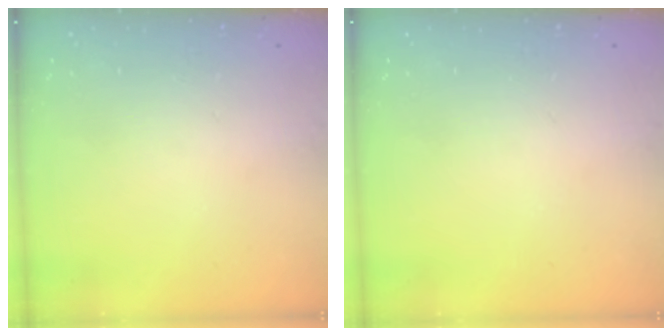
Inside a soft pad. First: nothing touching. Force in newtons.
{"total": 0.0}